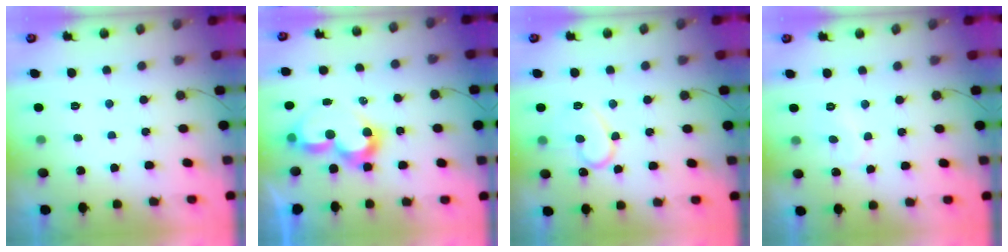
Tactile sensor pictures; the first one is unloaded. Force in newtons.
{"total": 10.6, "press": 10.5, "slide": 1.4}
{"total": 14.1, "press": 14.1, "slide": 1.3}
{"total": 5.6, "press": 5.6, "slide": 0.4}